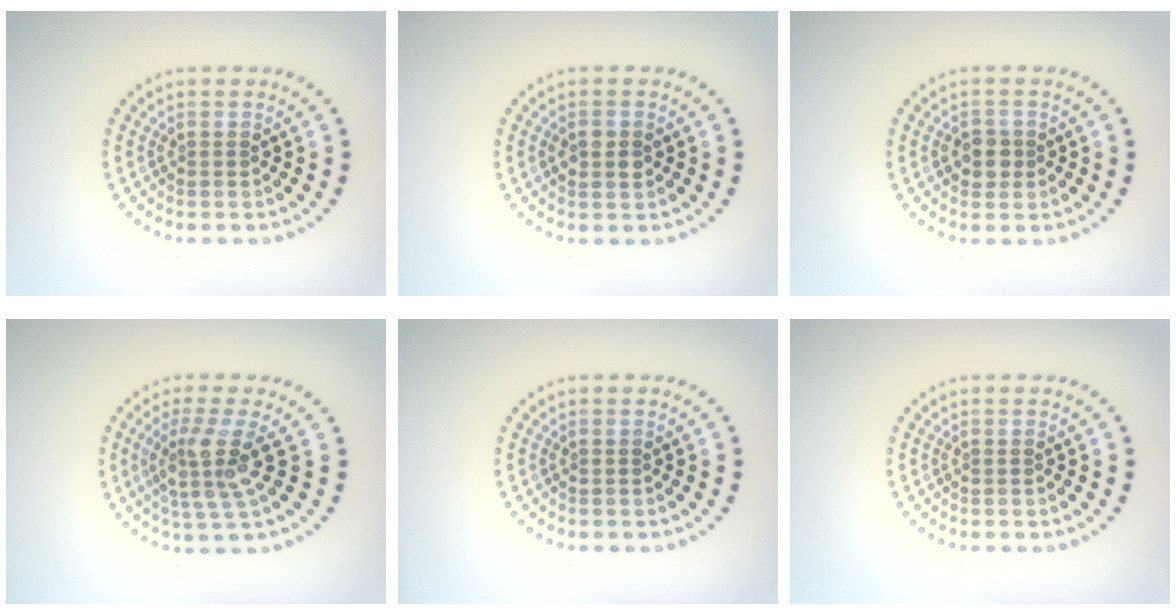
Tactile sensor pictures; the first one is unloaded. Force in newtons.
{"total": 2.3, "press": 2.3, "slide": 0.1}
{"total": 2.1, "press": 2.0, "slide": 0.6}
{"total": 3.8, "press": 3.0, "slide": 2.4}
{"total": 0.0}
{"total": 0.0}